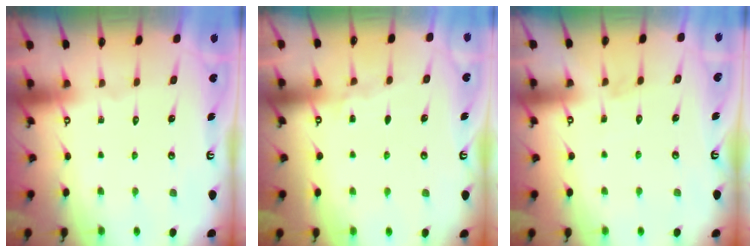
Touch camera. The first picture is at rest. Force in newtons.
{"total": 3.9, "press": 3.8, "slide": 0.5}
{"total": 2.7, "press": 2.7, "slide": 0.2}